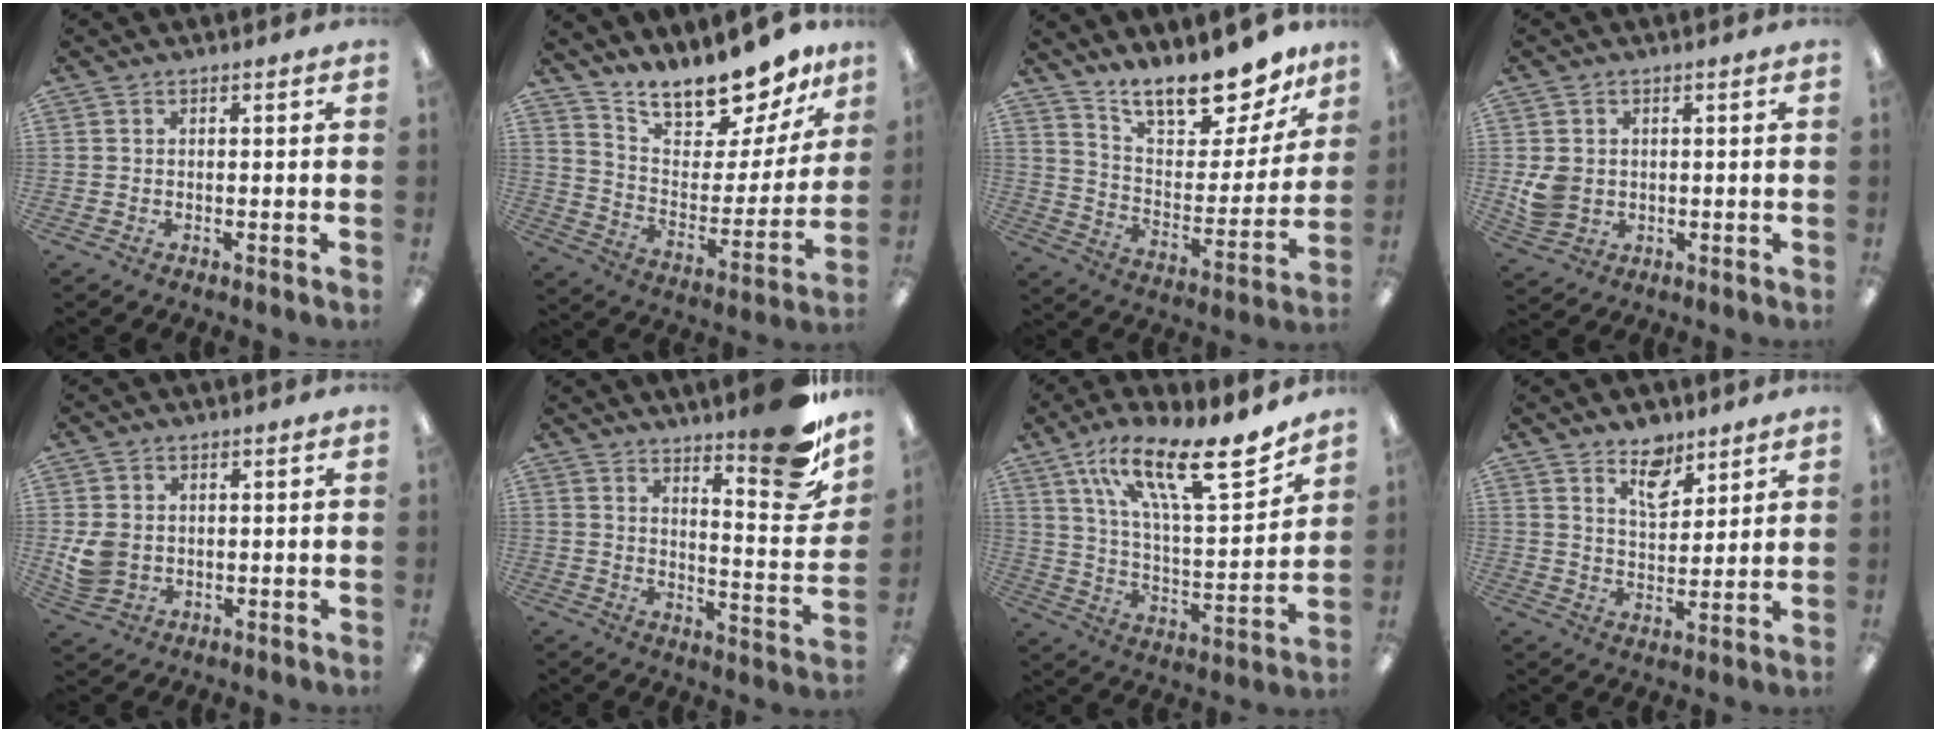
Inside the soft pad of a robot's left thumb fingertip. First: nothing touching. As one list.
[{"total": 17.5, "force": [15.8, 4.9, 5.7], "torque": [-0.096, -0.127, 0.275]}, {"total": 17.8, "force": [15.4, 5.3, 7.2], "torque": [-0.120, -0.114, 0.268]}, {"total": 4.9, "force": [0.4, 4.4, 2.2], "torque": [-0.033, 0.002, 0.010]}, {"total": 5.6, "force": [0.3, 4.8, 3.0], "torque": [-0.061, 0.004, 0.008]}, {"total": 15.4, "force": [11.6, 3.7, 9.4], "torque": [-0.115, -0.097, 0.188]}, {"total": 22.4, "force": [14.5, 6.7, 15.8], "torque": [-0.259, -0.079, 0.237]}, {"total": 8.2, "force": [6.4, 4.0, 3.3], "torque": [-0.035, -0.036, 0.111]}]